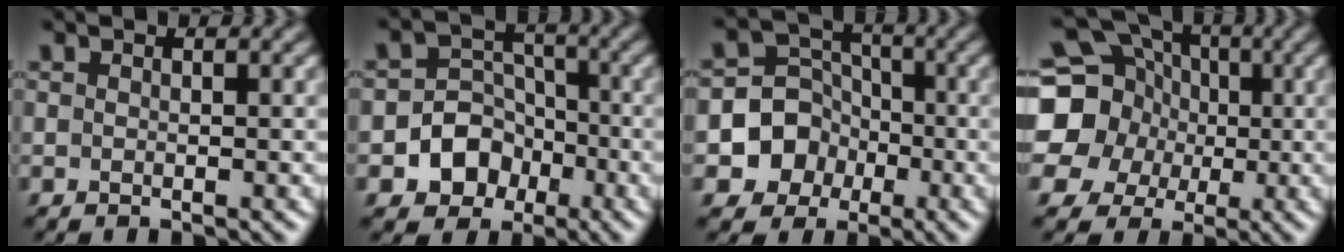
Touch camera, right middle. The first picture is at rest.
{"total": 5.5, "force": [-2.5, 4.7, 1.5], "torque": [0.005, 0.004, -0.066]}
{"total": 6.4, "force": [-2.4, 5.8, 1.1], "torque": [-0.001, 0.007, -0.067]}
{"total": 14.7, "force": [1.8, 13.4, 5.6], "torque": [-0.151, 0.028, 0.006]}